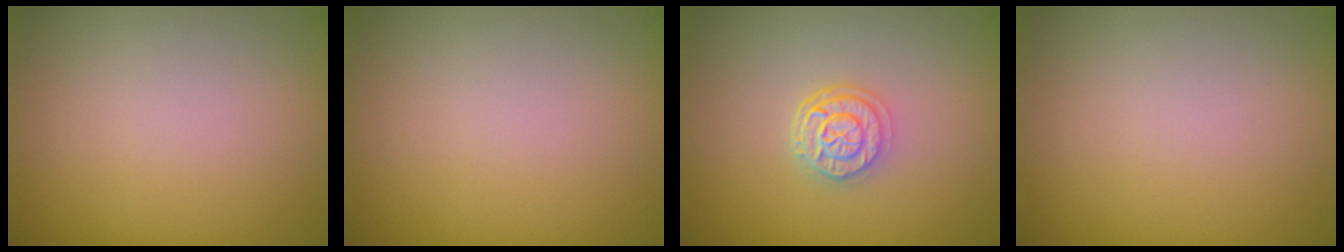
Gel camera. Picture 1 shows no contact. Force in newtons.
{"total": 0.0}
{"total": 2.6, "press": 2.1, "slide": 1.5}
{"total": 0.0}